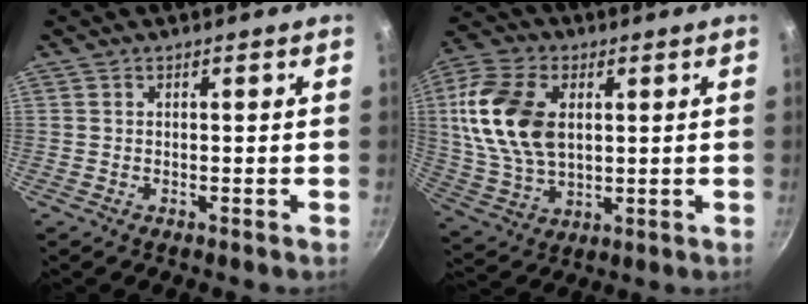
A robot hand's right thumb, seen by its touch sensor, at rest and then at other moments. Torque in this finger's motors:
{"motor_torque": [-1.31, 1.91, 1.53, -0.09, 0.62]}